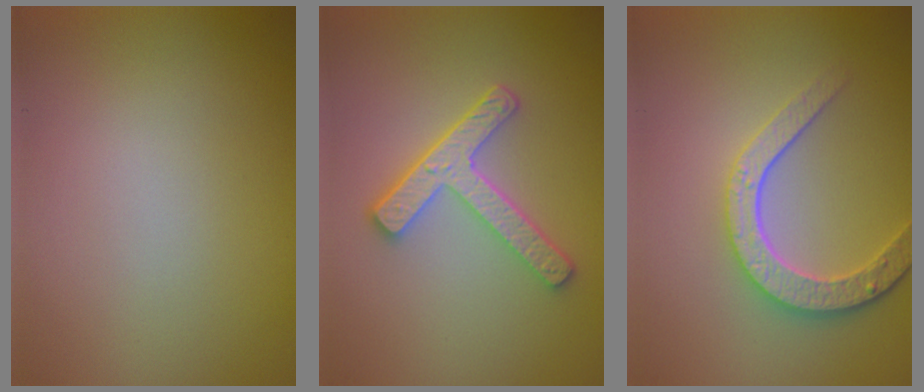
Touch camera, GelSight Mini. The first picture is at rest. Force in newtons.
{"total": 4.3, "press": 3.3, "slide": 2.8}
{"total": 4.0, "press": 3.3, "slide": 2.2}